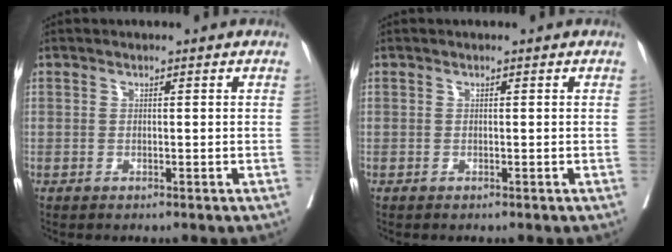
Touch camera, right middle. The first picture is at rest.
{"total": 0.0}